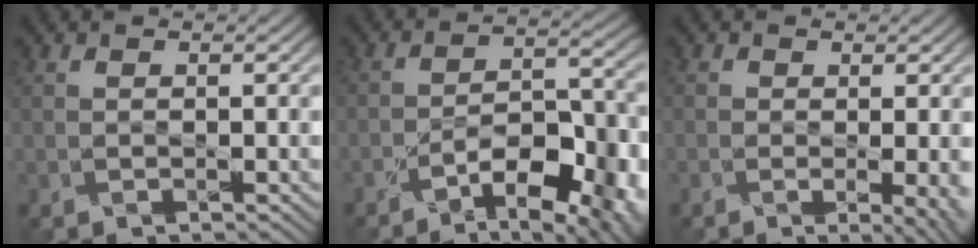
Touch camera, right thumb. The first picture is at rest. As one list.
[{"total": 11.7, "force": [-8.2, 4.1, 7.2], "torque": [-0.110, -0.006, -0.125]}, {"total": 5.5, "force": [-1.4, 2.2, 4.9], "torque": [-0.052, -0.006, -0.009]}]